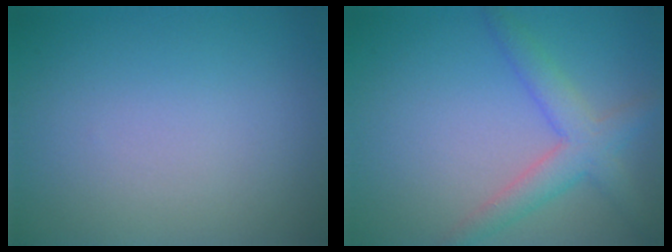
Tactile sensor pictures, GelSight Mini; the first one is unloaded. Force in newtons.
{"total": 3.8, "press": 3.8, "slide": 0.2}